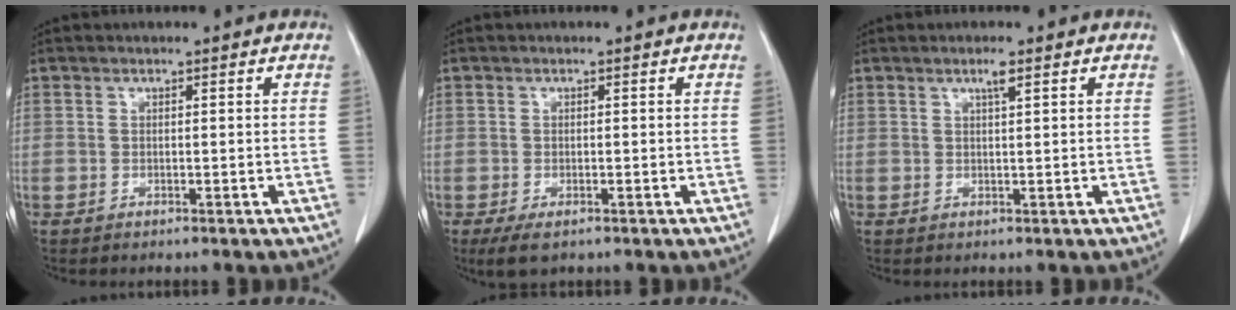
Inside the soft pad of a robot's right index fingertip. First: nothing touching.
{"total": 2.8, "force": [-1.4, 1.4, 2.0], "torque": [-0.043, -0.005, -0.019]}
{"total": 1.6, "force": [1.0, -0.1, 1.3], "torque": [-0.024, 0.001, 0.016]}